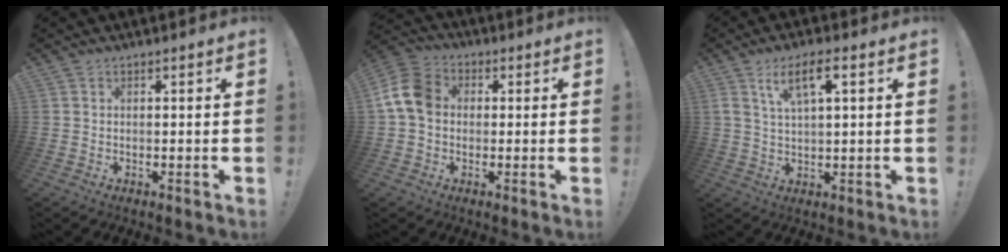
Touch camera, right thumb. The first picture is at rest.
{"total": 11.4, "force": [1.0, 8.7, 7.2], "torque": [-0.139, 0.016, 0.025]}
{"total": 7.7, "force": [3.4, 2.0, 6.7], "torque": [-0.121, 0.000, 0.056]}